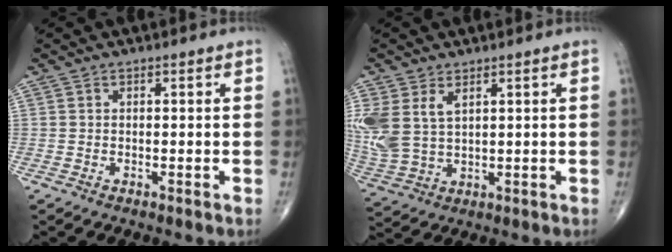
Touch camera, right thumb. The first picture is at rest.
{"total": 10.7, "force": [3.8, 6.7, 7.5], "torque": [-0.182, -0.006, 0.092]}